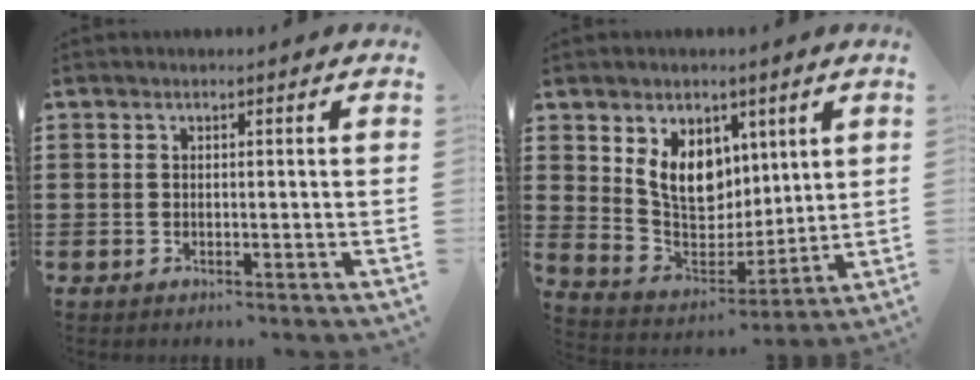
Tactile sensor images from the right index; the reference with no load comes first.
{"total": 9.3, "force": [4.2, 7.0, 4.6], "torque": [-0.109, -0.006, 0.081]}